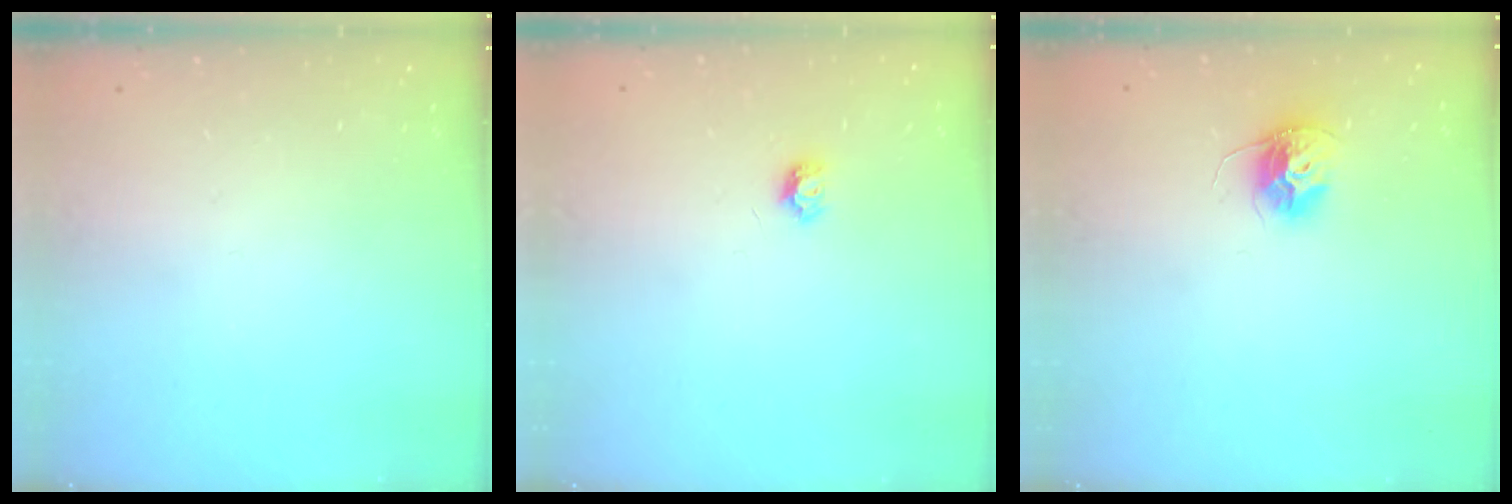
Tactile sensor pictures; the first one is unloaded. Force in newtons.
{"total": 5.3, "press": 5.2, "slide": 0.4}
{"total": 10.7, "press": 10.7, "slide": 0.7}